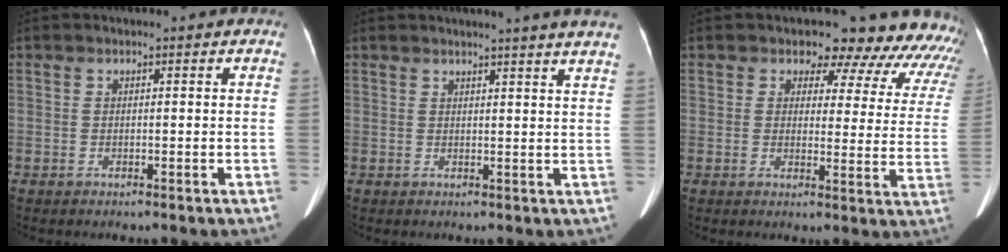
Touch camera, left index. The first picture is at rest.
{"total": 8.6, "force": [7.8, -0.9, 3.4], "torque": [-0.040, -0.013, 0.069]}
{"total": 16.1, "force": [14.2, 6.4, 3.9], "torque": [0.004, -0.040, 0.117]}